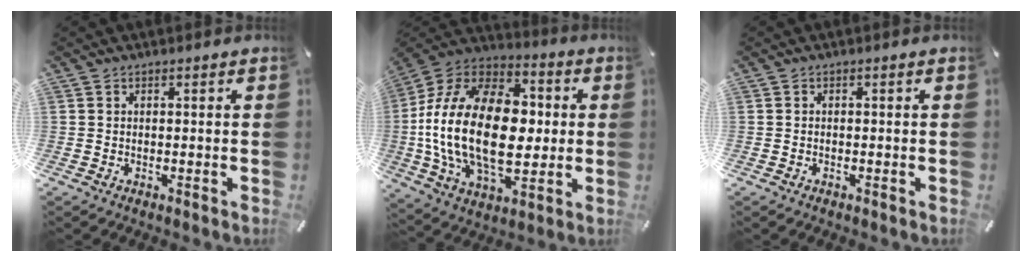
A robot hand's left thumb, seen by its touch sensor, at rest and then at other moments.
{"total": 28.2, "force": [-1.6, 17.9, 21.7], "torque": [-0.436, 0.016, -0.023]}
{"total": 0.5, "force": [-0.4, 0.3, 0.3], "torque": [-0.004, 0.000, -0.008]}